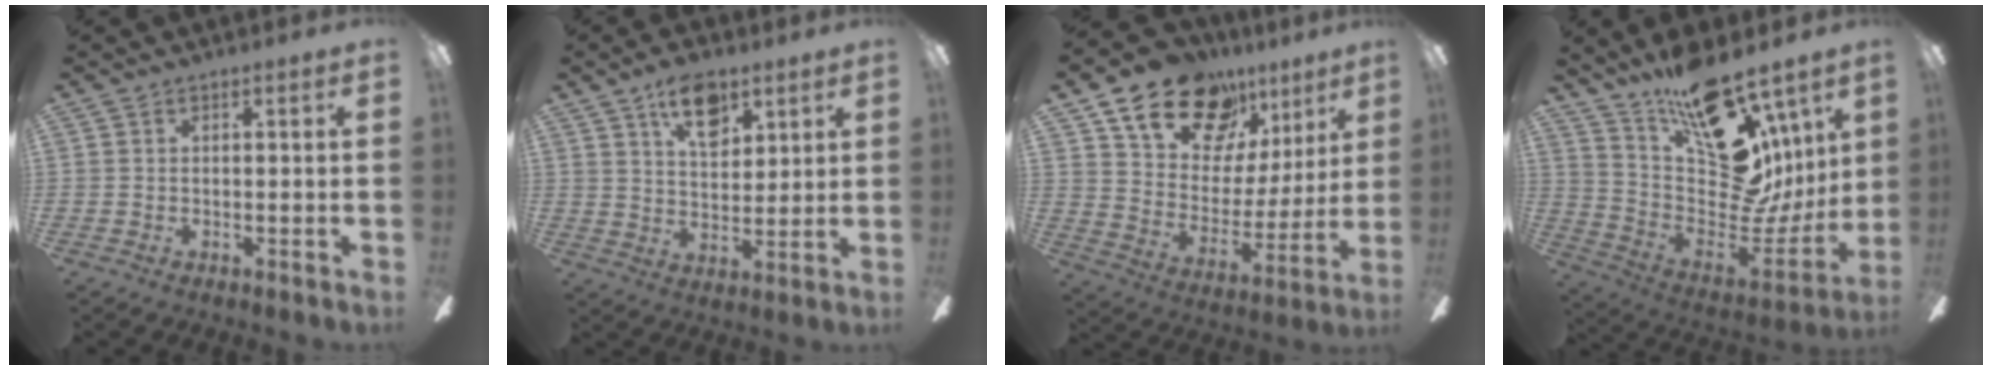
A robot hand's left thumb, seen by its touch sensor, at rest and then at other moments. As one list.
[{"total": 10.2, "force": [6.2, 5.4, 6.0], "torque": [-0.092, -0.017, 0.109]}, {"total": 20.4, "force": [14.1, 11.7, 8.9], "torque": [-0.159, -0.083, 0.256]}, {"total": 21.7, "force": [14.0, 9.9, 13.2], "torque": [-0.193, -0.120, 0.247]}]